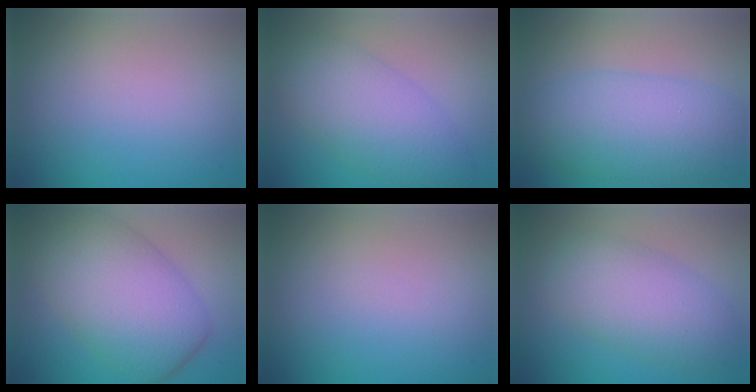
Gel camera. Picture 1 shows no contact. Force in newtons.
{"total": 6.4, "press": 6.4, "slide": 0.2}
{"total": 7.6, "press": 7.6, "slide": 0.1}
{"total": 10.6, "press": 10.6, "slide": 0.4}
{"total": 0.0}
{"total": 6.4, "press": 6.4, "slide": 0.1}